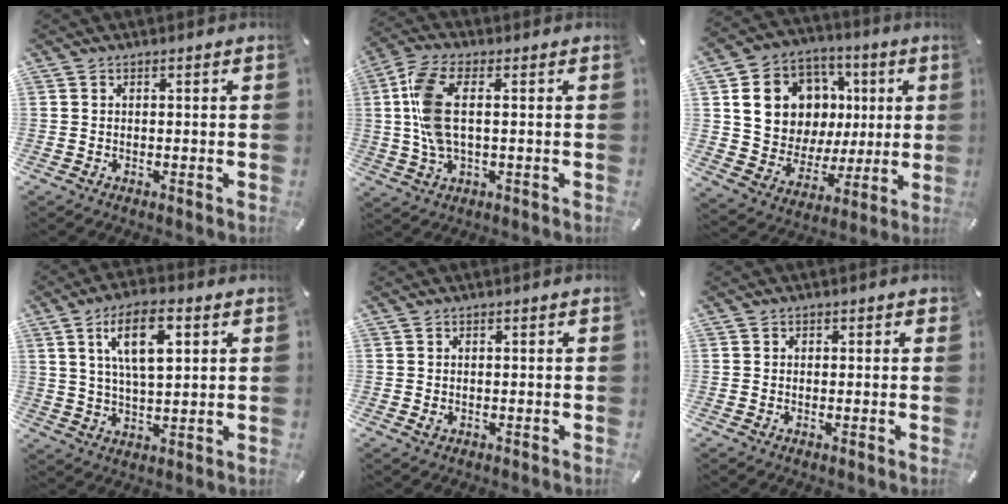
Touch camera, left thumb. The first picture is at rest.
{"total": 10.0, "force": [0.8, 4.5, 8.9], "torque": [-0.203, -0.007, 0.011]}
{"total": 15.3, "force": [4.3, 13.3, 6.3], "torque": [-0.099, -0.015, 0.094]}
{"total": 12.0, "force": [5.1, 4.9, 9.6], "torque": [-0.171, -0.003, 0.084]}
{"total": 0.7, "force": [0.0, 0.5, 0.4], "torque": [-0.008, 0.003, 0.000]}
{"total": 1.0, "force": [0.2, 0.9, 0.1], "torque": [0.005, 0.003, 0.001]}